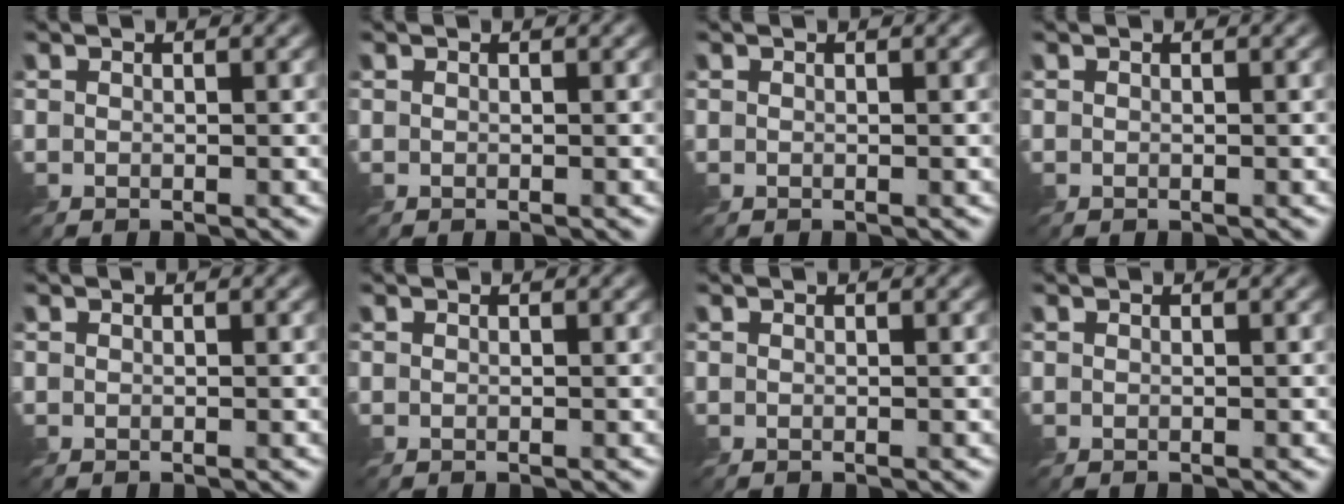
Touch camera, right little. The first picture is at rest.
{"total": 0.0}
{"total": 0.0}
{"total": 0.0}
{"total": 0.0}
{"total": 0.0}
{"total": 0.0}
{"total": 0.0}